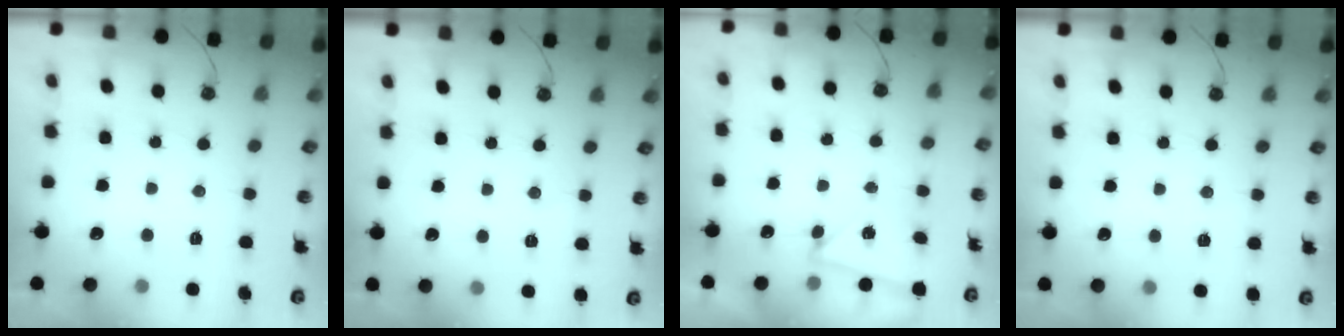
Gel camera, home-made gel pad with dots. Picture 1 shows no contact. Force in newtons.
{"total": 3.0, "press": 2.6, "slide": 1.4}
{"total": 2.9, "press": 2.8, "slide": 0.7}
{"total": 1.5, "press": 1.5, "slide": 0.2}